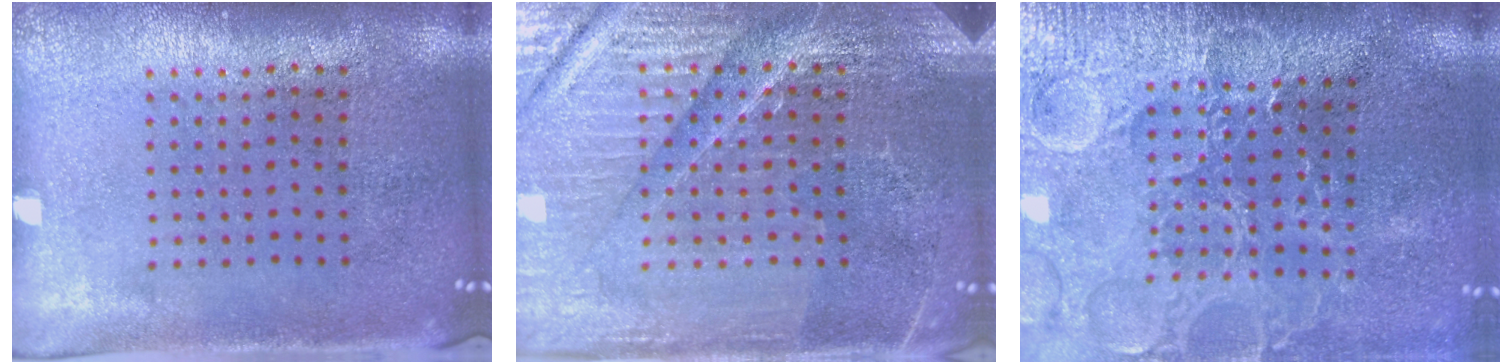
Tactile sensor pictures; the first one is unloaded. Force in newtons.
{"total": 4.8, "press": 4.5, "slide": 1.6}
{"total": 4.3, "press": 3.8, "slide": 1.9}